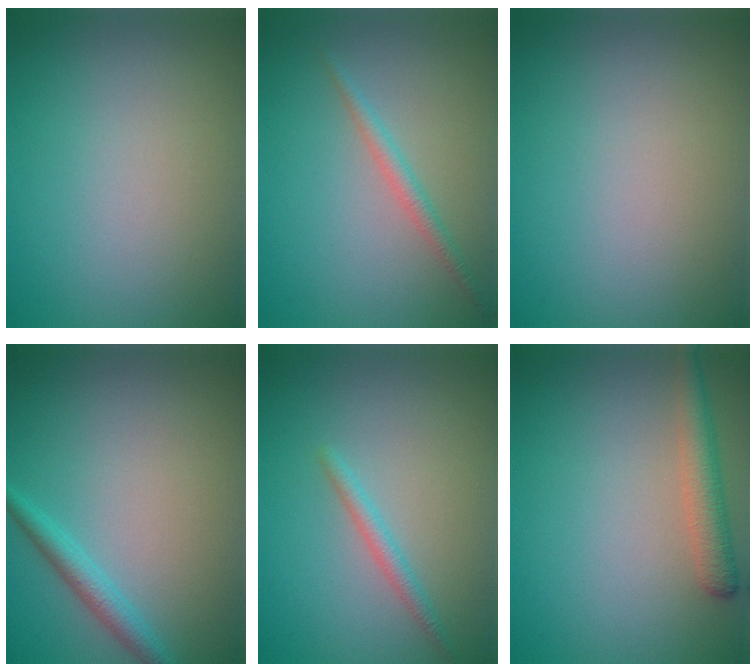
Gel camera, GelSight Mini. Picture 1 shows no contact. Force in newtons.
{"total": 1.5, "press": 1.5, "slide": 0.1}
{"total": 0.0}
{"total": 2.1, "press": 2.1, "slide": 0.1}
{"total": 1.4, "press": 1.4, "slide": 0.1}
{"total": 2.9, "press": 2.9, "slide": 0.2}